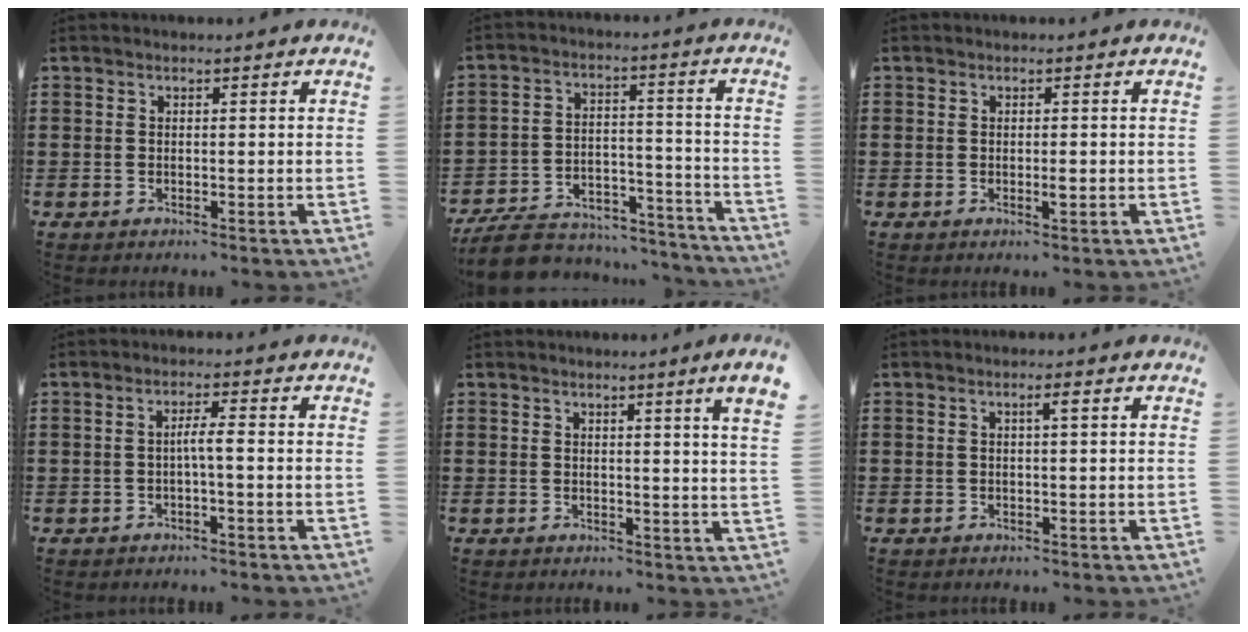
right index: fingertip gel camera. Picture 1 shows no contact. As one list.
[{"total": 8.6, "force": [-7.8, 2.4, 2.5], "torque": [-0.047, 0.022, -0.151]}, {"total": 1.2, "force": [-0.3, 0.3, 1.2], "torque": [-0.021, -0.001, -0.005]}, {"total": 2.5, "force": [-0.5, 0.0, 2.5], "torque": [-0.045, 0.000, -0.011]}, {"total": 2.7, "force": [1.7, -1.0, 1.8], "torque": [-0.035, -0.007, 0.030]}, {"total": 1.4, "force": [0.3, 0.0, 1.3], "torque": [-0.023, 0.001, 0.004]}]